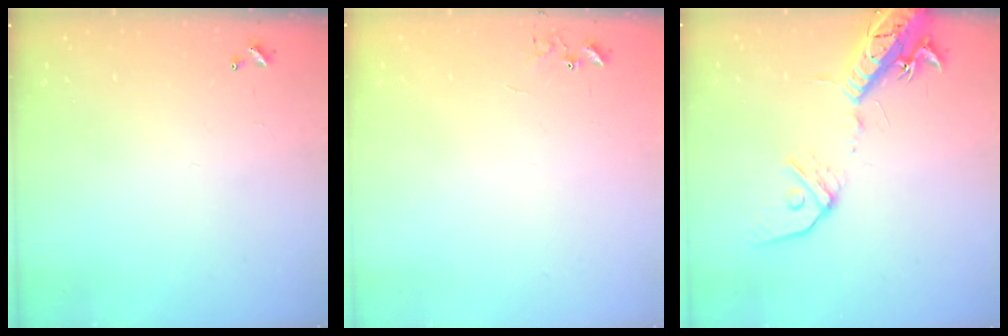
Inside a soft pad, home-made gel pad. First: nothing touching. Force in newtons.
{"total": 5.9, "press": 5.9, "slide": 0.5}
{"total": 16.6, "press": 16.3, "slide": 3.5}